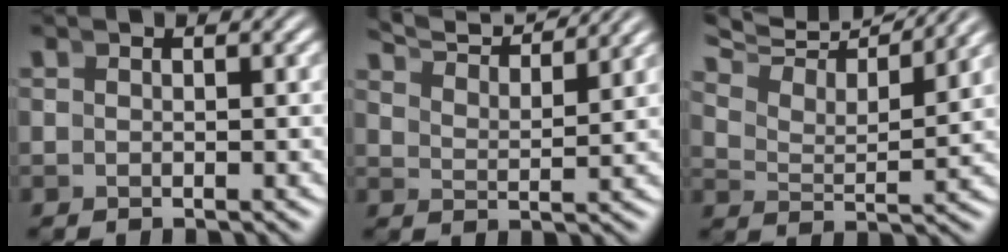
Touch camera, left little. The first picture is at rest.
{"total": 7.0, "force": [6.3, 1.4, 2.6], "torque": [-0.049, 0.016, 0.098]}
{"total": 9.5, "force": [7.9, 3.0, 4.3], "torque": [-0.081, 0.034, 0.108]}